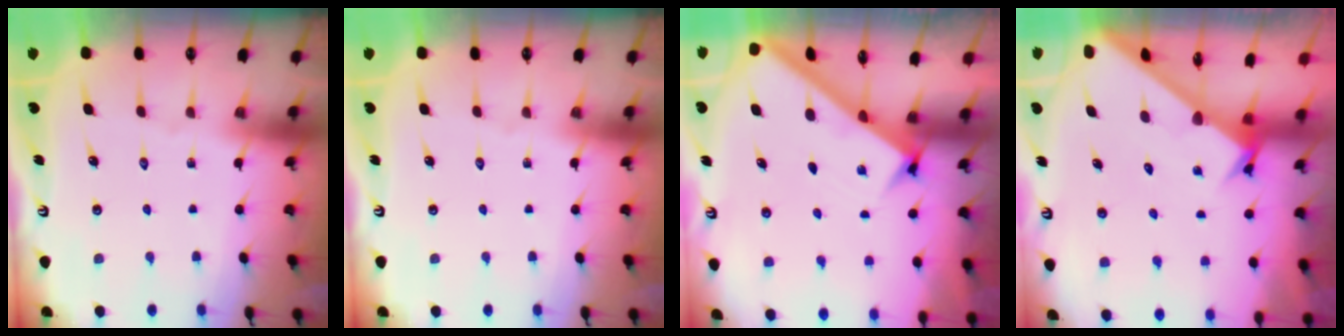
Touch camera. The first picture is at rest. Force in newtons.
{"total": 0.0}
{"total": 2.6, "press": 2.6, "slide": 0.3}
{"total": 2.5, "press": 2.5, "slide": 0.1}